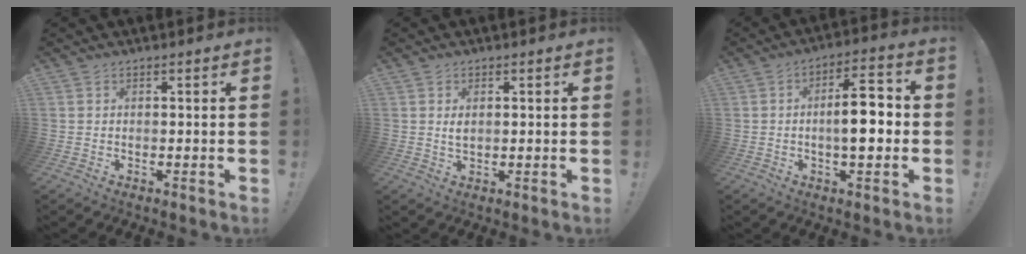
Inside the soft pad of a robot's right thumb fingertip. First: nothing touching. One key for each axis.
{"total": 2.0, "fx": 0.6, "fy": 1.0, "fz": 1.6, "tx": -0.027, "ty": -0.001, "tz": 0.009}
{"total": 11.7, "fx": -1.2, "fy": 4.6, "fz": 10.7, "tx": -0.155, "ty": 0.008, "tz": -0.026}